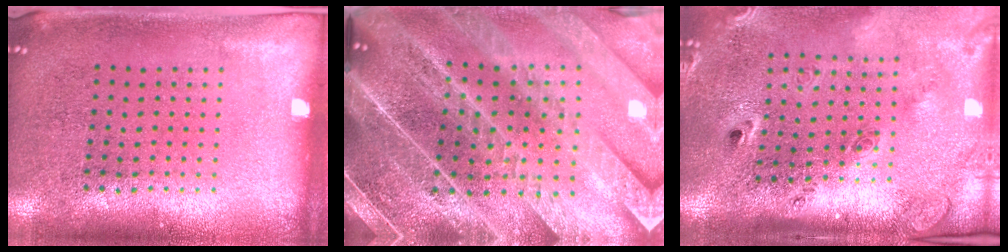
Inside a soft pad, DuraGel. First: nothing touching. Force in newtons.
{"total": 4.9, "press": 4.4, "slide": 2.3}
{"total": 2.9, "press": 2.0, "slide": 2.1}